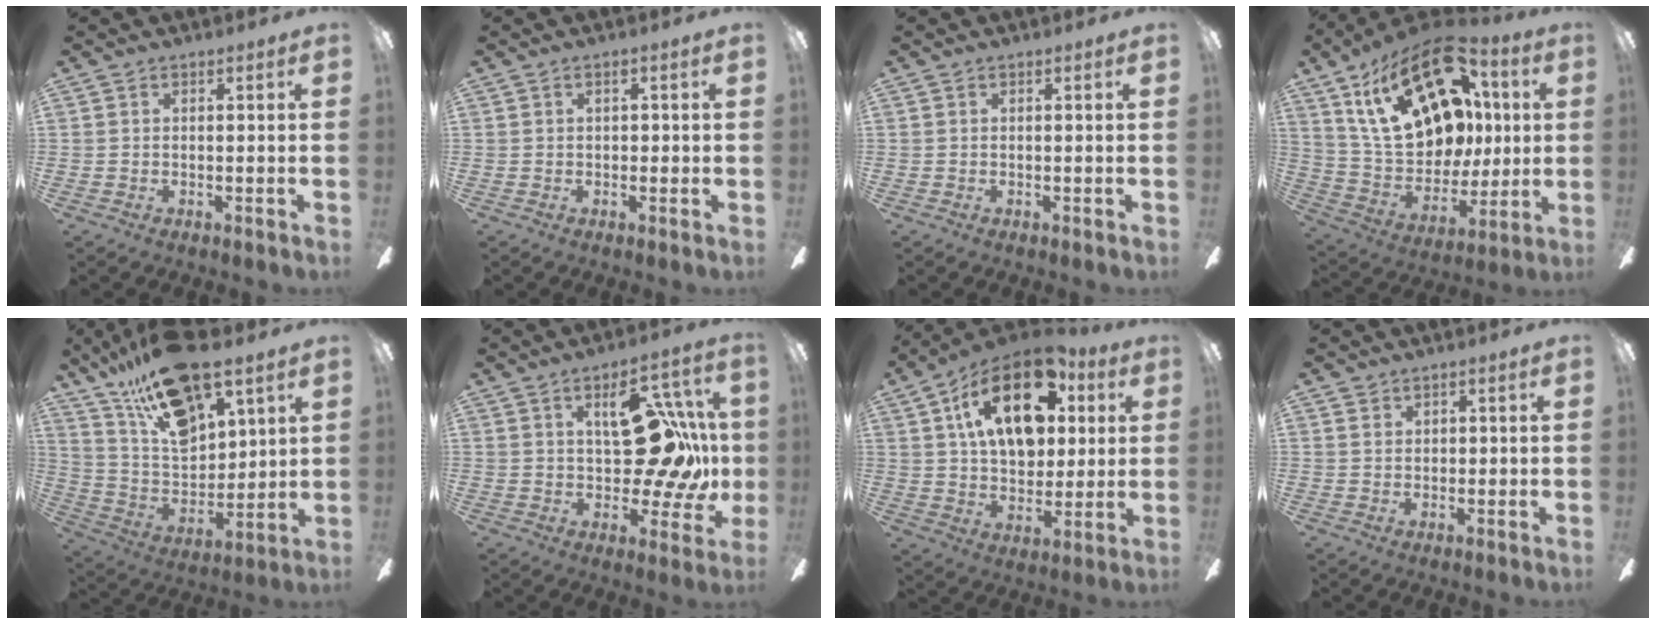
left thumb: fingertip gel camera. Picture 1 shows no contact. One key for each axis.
{"total": 1.4, "fx": 0.3, "fy": 0.7, "fz": 1.1, "tx": -0.016, "ty": 0.002, "tz": 0.002}
{"total": 0.0}
{"total": 29.4, "fx": 11.6, "fy": 18.5, "fz": 19.8, "tx": -0.345, "ty": -0.052, "tz": 0.222}
{"total": 19.8, "fx": 13.7, "fy": 8.2, "fz": 11.8, "tx": -0.224, "ty": -0.075, "tz": 0.244}
{"total": 21.7, "fx": 4.2, "fy": 11.5, "fz": 17.9, "tx": -0.235, "ty": -0.004, "tz": 0.072}
{"total": 21.8, "fx": 9.3, "fy": 12.5, "fz": 15.2, "tx": -0.251, "ty": -0.020, "tz": 0.158}
{"total": 1.3, "fx": 0.9, "fy": 1.0, "fz": 0.2, "tx": -0.004, "ty": 0.003, "tz": 0.016}